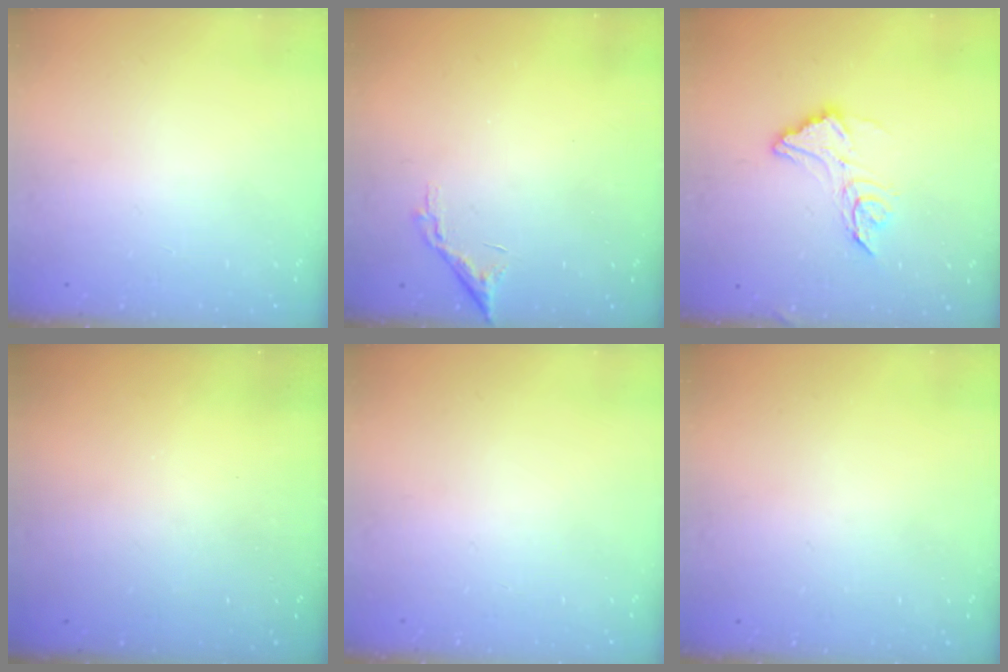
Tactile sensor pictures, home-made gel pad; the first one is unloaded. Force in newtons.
{"total": 6.8, "press": 6.8, "slide": 0.4}
{"total": 12.4, "press": 12.4, "slide": 0.8}
{"total": 2.9, "press": 2.9, "slide": 0.3}
{"total": 0.0}
{"total": 2.8, "press": 2.8, "slide": 0.1}